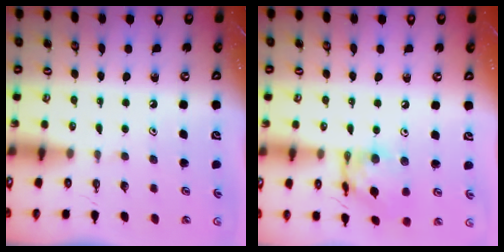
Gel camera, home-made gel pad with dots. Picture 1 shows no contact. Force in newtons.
{"total": 12.8, "press": 12.7, "slide": 1.2}